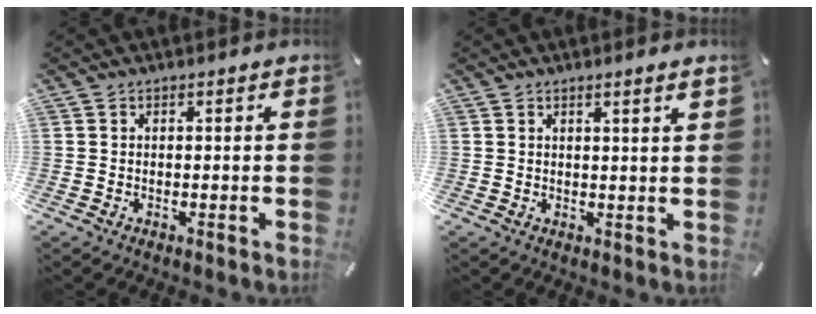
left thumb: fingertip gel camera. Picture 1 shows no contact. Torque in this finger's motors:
{"motor_torque": [-0.43, -0.41, -0.05, 0.03, -0.01]}